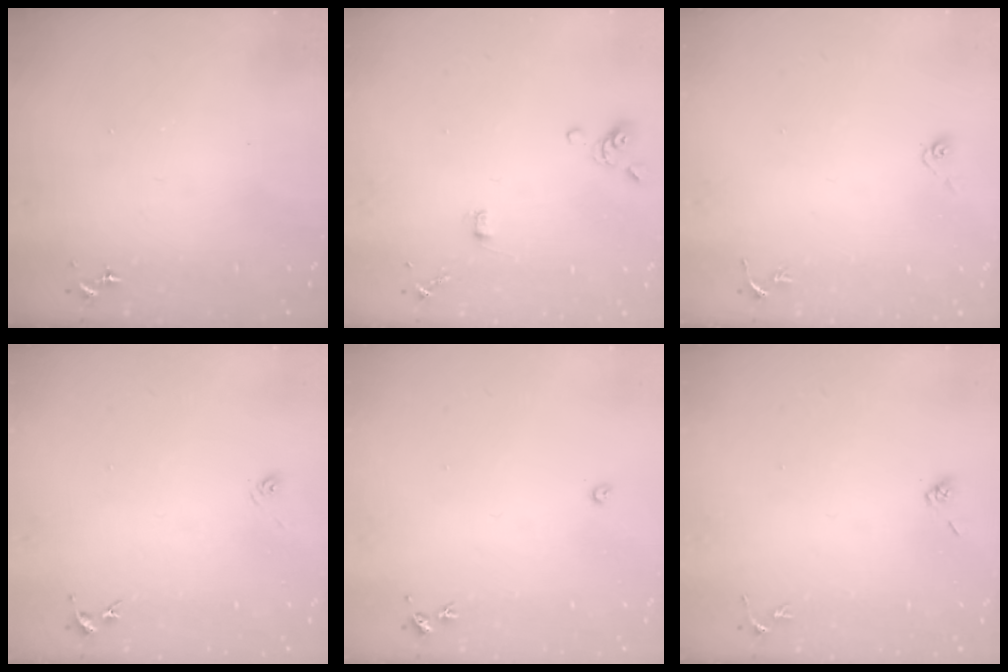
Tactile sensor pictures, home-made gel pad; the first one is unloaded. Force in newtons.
{"total": 4.4, "press": 4.0, "slide": 1.8}
{"total": 3.9, "press": 3.3, "slide": 2.0}
{"total": 3.2, "press": 2.7, "slide": 1.7}
{"total": 2.4, "press": 2.4, "slide": 0.3}
{"total": 4.2, "press": 3.9, "slide": 1.6}